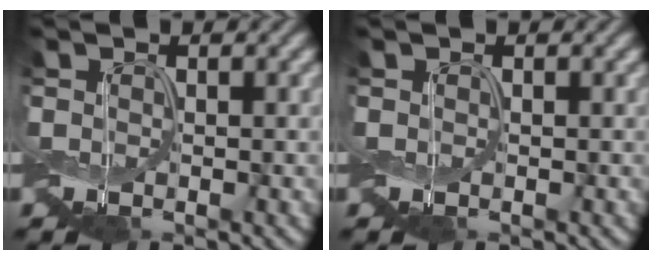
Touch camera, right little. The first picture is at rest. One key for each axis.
{"total": 0.0}